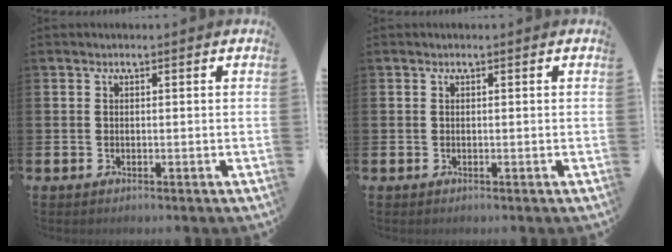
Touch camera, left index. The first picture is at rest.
{"total": 0.0}